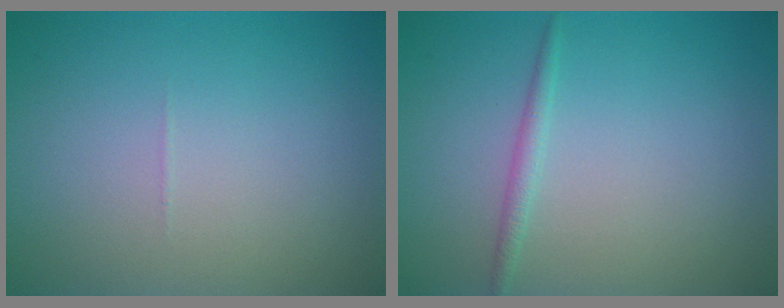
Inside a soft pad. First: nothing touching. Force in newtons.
{"total": 1.1, "press": 1.1, "slide": 0.0}